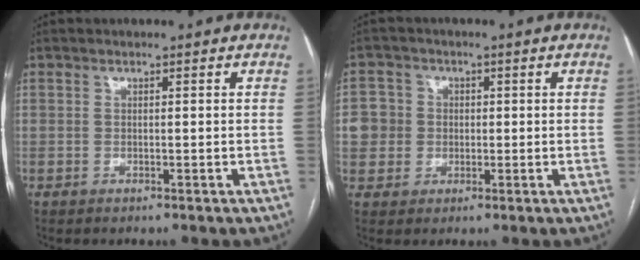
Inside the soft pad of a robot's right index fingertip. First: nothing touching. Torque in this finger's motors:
{"motor_torque": [0.22, 0.01, 0.16, 0.02]}